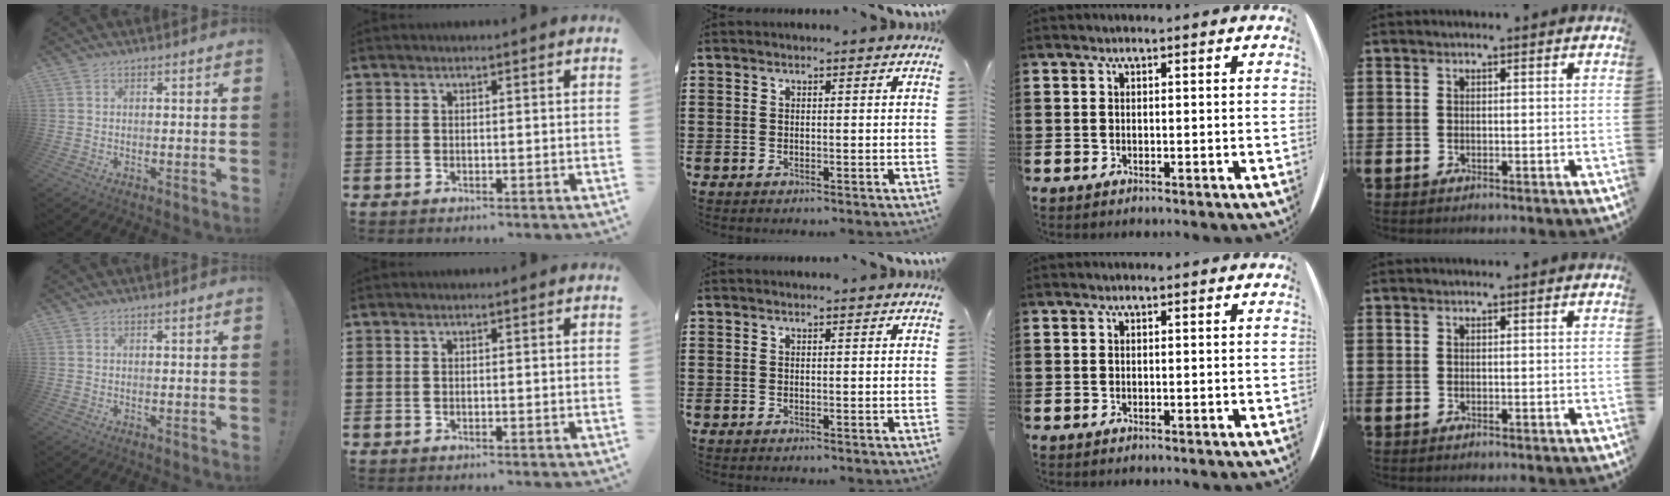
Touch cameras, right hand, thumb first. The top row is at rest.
{}